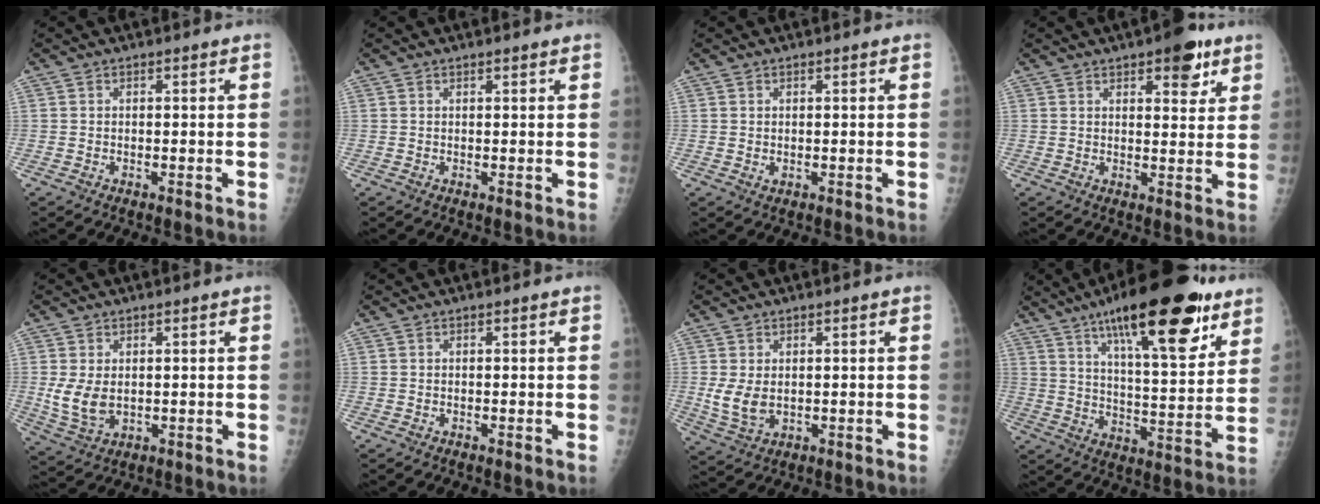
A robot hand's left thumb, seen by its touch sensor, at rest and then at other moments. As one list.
[{"total": 1.1, "force": [0.9, 0.1, 0.7], "torque": [-0.007, 0.000, 0.013]}, {"total": 0.9, "force": [0.2, 0.4, 0.8], "torque": [-0.014, -0.002, 0.009]}, {"total": 7.6, "force": [4.4, 3.0, 5.4], "torque": [-0.049, -0.018, 0.054]}, {"total": 6.1, "force": [0.4, 3.9, 4.7], "torque": [-0.086, -0.010, 0.021]}, {"total": 0.0}, {"total": 5.3, "force": [0.4, 3.3, 4.1], "torque": [-0.076, -0.008, 0.020]}, {"total": 25.2, "force": [14.9, 7.5, 19.0], "torque": [-0.268, -0.047, 0.231]}]